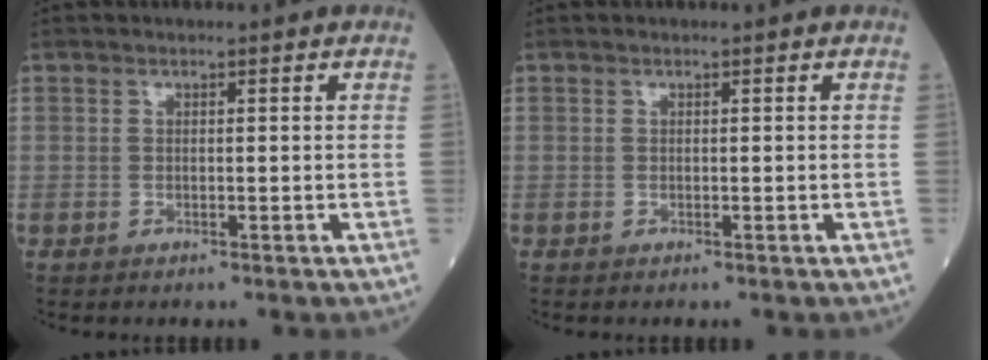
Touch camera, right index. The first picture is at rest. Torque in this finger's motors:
{"motor_torque": [0.00, 0.00, 0.00, 0.00]}